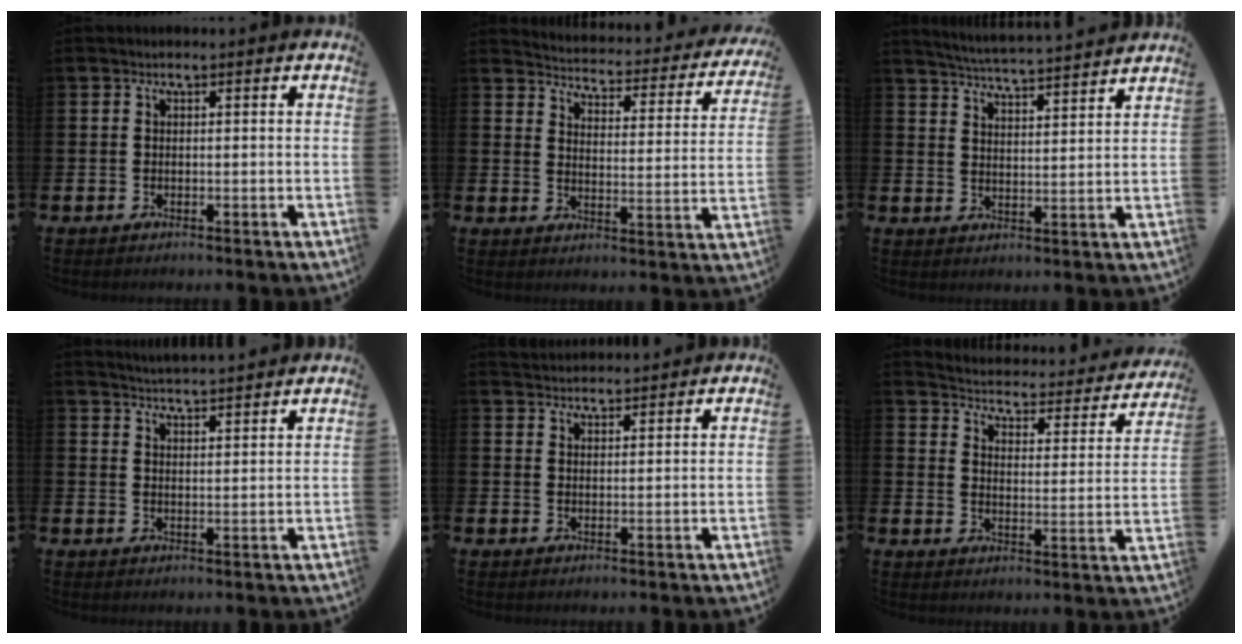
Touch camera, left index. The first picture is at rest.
{"total": 3.8, "force": [3.7, 0.7, 0.6], "torque": [-0.029, -0.041, 0.054]}
{"total": 5.0, "force": [5.0, -0.5, 0.6], "torque": [-0.031, -0.038, 0.086]}
{"total": 4.2, "force": [4.2, -0.4, -0.2], "torque": [-0.002, -0.026, 0.075]}
{"total": 2.7, "force": [2.7, 0.4, -0.1], "torque": [0.000, -0.011, 0.050]}
{"total": 4.0, "force": [3.8, 0.8, 0.6], "torque": [-0.030, -0.040, 0.057]}